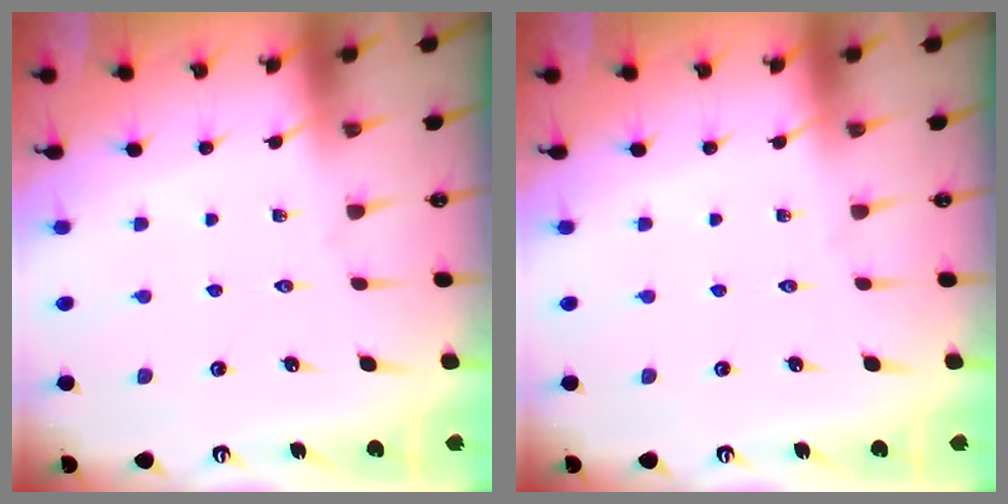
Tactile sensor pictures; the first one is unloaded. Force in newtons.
{"total": 0.0}